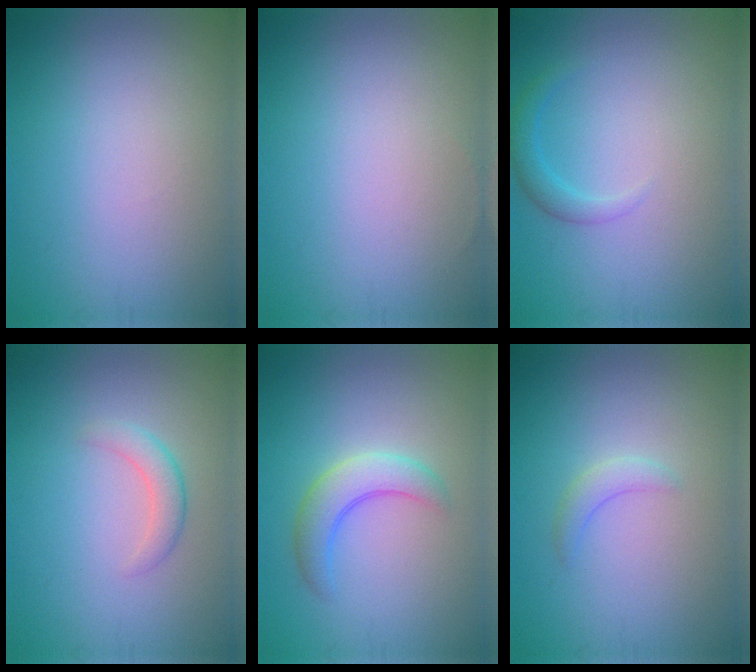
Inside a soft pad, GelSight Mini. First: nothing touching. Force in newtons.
{"total": 0.0}
{"total": 1.6, "press": 1.6, "slide": 0.1}
{"total": 1.8, "press": 1.8, "slide": 0.2}
{"total": 3.3, "press": 3.3, "slide": 0.2}
{"total": 1.4, "press": 1.4, "slide": 0.1}